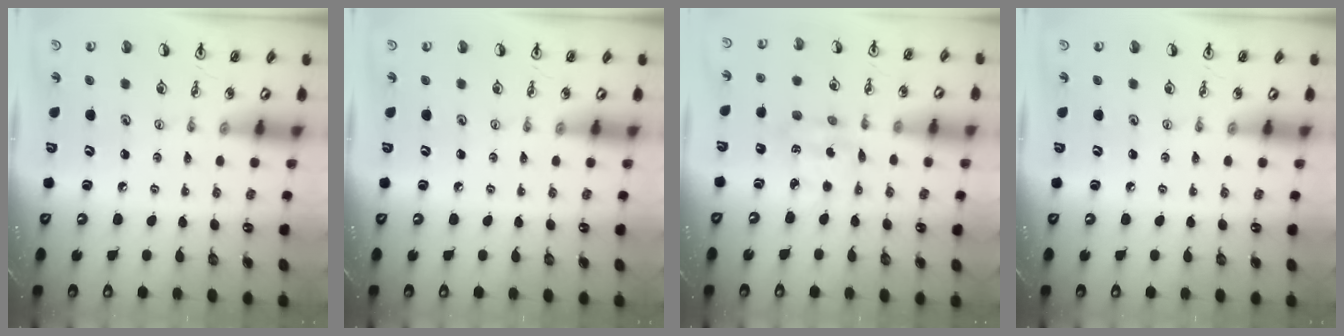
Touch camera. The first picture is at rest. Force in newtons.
{"total": 0.0}
{"total": 2.9, "press": 2.9, "slide": 0.2}
{"total": 0.0}